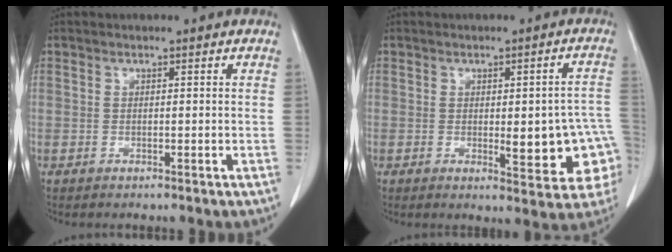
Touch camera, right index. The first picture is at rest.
{"total": 10.2, "force": [-2.1, 3.2, 9.5], "torque": [-0.094, 0.013, -0.017]}